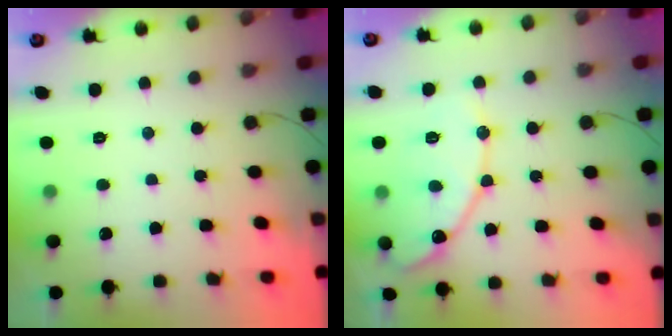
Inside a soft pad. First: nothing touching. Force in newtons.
{"total": 13.7, "press": 13.7, "slide": 1.1}